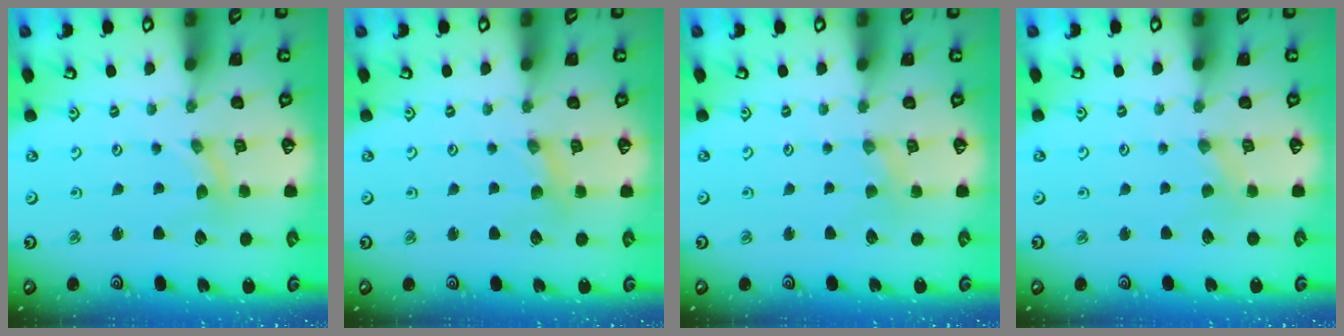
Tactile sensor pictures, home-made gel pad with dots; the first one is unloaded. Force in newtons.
{"total": 1.4, "press": 1.4, "slide": 0.3}
{"total": 1.3, "press": 1.3, "slide": 0.3}
{"total": 0.0}